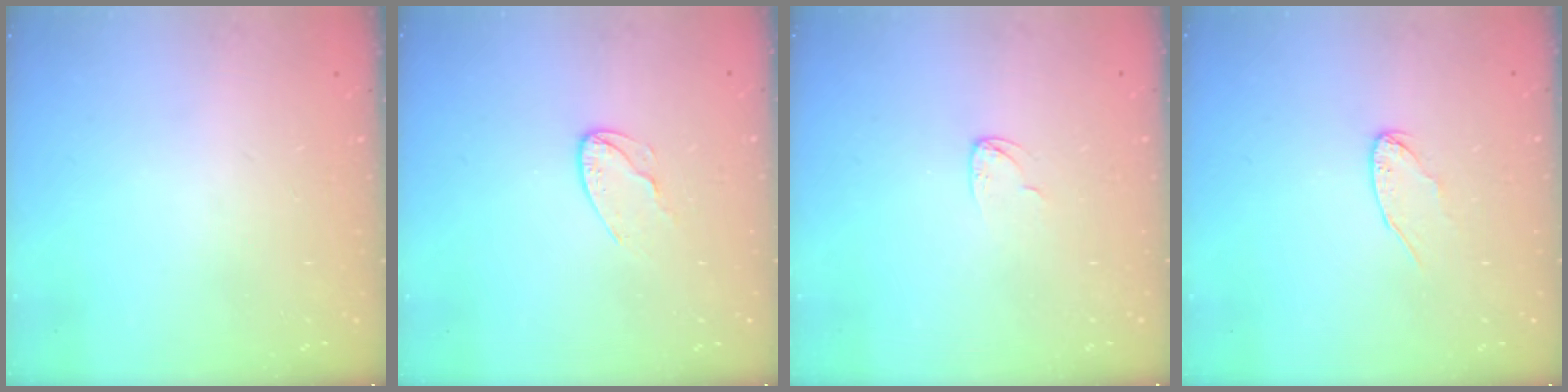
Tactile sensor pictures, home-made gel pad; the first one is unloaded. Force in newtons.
{"total": 6.3, "press": 6.3, "slide": 0.6}
{"total": 4.2, "press": 4.2, "slide": 0.2}
{"total": 4.8, "press": 4.8, "slide": 0.3}